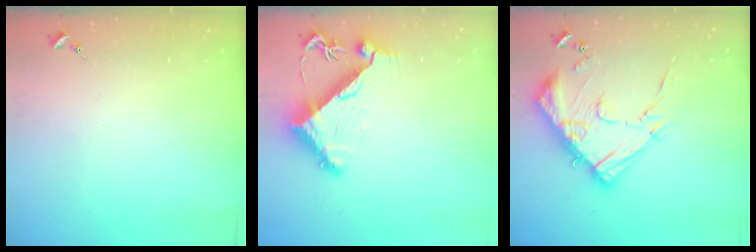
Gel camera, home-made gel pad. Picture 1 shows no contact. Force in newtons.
{"total": 9.3, "press": 9.2, "slide": 1.5}
{"total": 19.3, "press": 19.2, "slide": 2.0}